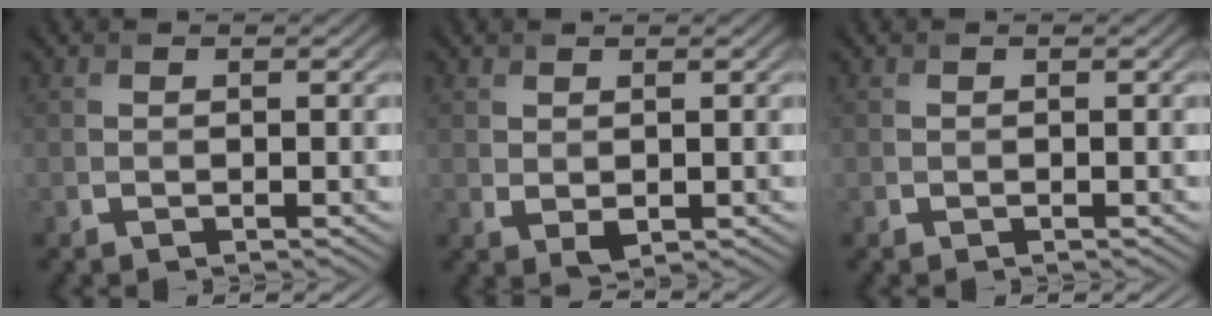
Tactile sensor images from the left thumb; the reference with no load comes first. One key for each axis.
{"total": 1.4, "fx": 0.4, "fy": 0.9, "fz": 1.1, "tx": -0.025, "ty": -0.007, "tz": 0.015}
{"total": 0.0}